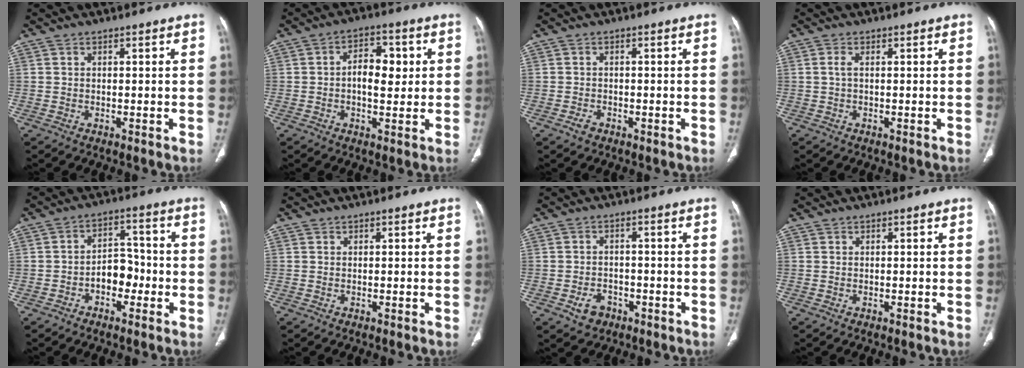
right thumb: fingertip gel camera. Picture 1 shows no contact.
{"total": 7.2, "force": [0.5, 4.2, 5.9], "torque": [-0.069, 0.009, 0.004]}
{"total": 1.5, "force": [-1.0, 0.9, 0.7], "torque": [-0.014, 0.008, -0.015]}
{"total": 1.4, "force": [0.1, 0.5, 1.2], "torque": [-0.032, 0.001, 0.002]}
{"total": 6.5, "force": [-2.4, 4.5, 4.1], "torque": [-0.036, 0.034, -0.046]}
{"total": 0.0}
{"total": 4.2, "force": [-2.1, 3.1, 1.7], "torque": [-0.019, 0.019, -0.026]}
{"total": 0.0}